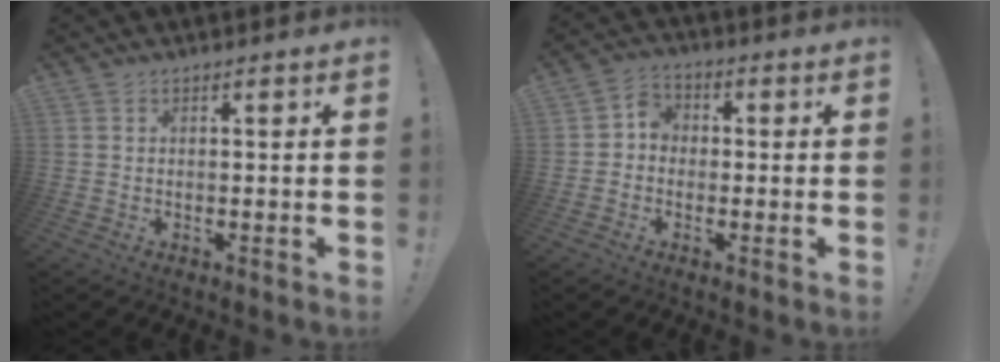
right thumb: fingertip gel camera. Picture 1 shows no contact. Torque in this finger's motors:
{"motor_torque": [0.18, -0.25, 0.21, -0.46, 0.00]}